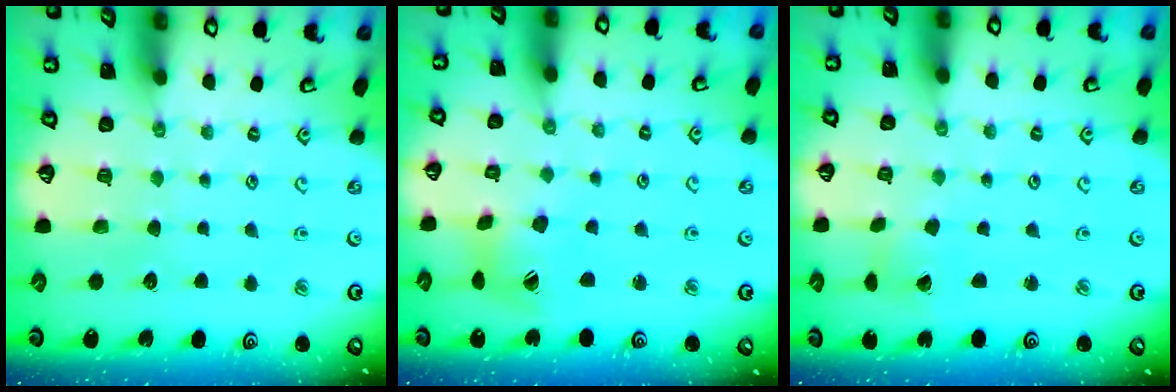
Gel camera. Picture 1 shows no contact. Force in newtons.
{"total": 8.8, "press": 8.8, "slide": 1.2}
{"total": 3.5, "press": 3.5, "slide": 0.4}